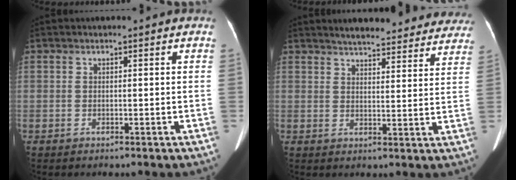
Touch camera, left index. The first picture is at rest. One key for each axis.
{"total": 20.4, "fx": 18.5, "fy": 4.7, "fz": 7.1, "tx": -0.086, "ty": -0.008, "tz": 0.217}